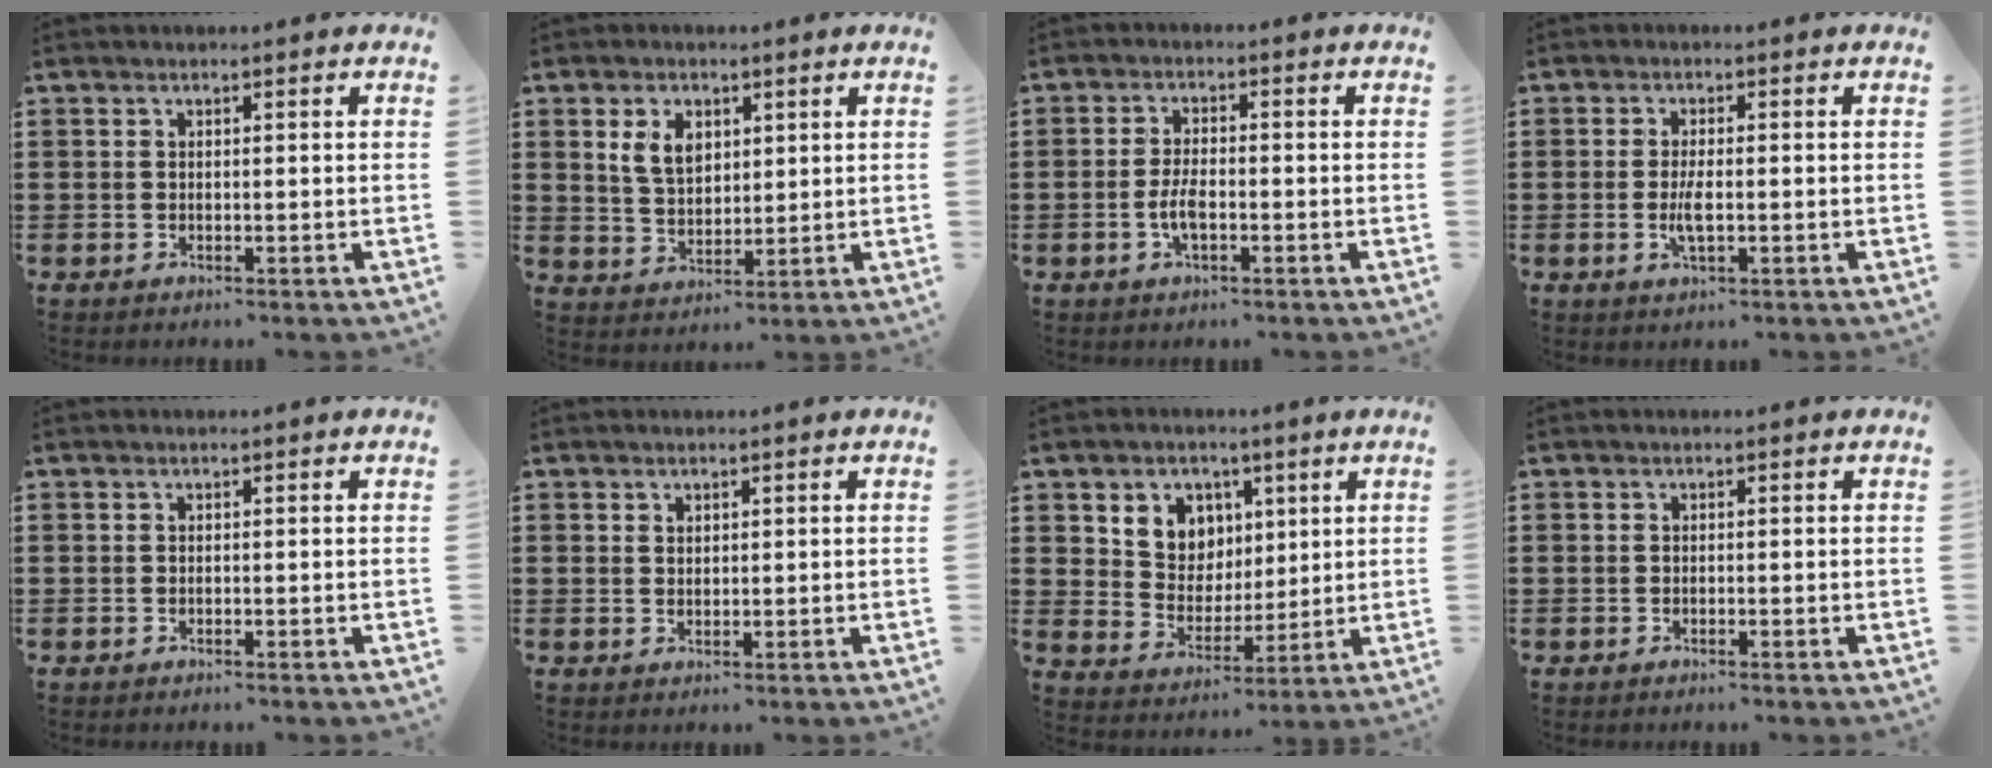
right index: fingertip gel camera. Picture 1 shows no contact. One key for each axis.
{"total": 5.3, "fx": 2.0, "fy": 3.5, "fz": 3.4, "tx": -0.079, "ty": 0.012, "tz": 0.036}
{"total": 3.9, "fx": -1.1, "fy": 1.5, "fz": 3.5, "tx": -0.084, "ty": -0.002, "tz": -0.025}
{"total": 3.3, "fx": -0.7, "fy": 1.0, "fz": 3.1, "tx": -0.067, "ty": -0.004, "tz": -0.017}
{"total": 0.0}
{"total": 1.1, "fx": 0.9, "fy": 0.6, "fz": 0.1, "tx": -0.004, "ty": 0.002, "tz": 0.018}
{"total": 6.2, "fx": 3.0, "fy": 5.4, "fz": 0.6, "tx": -0.040, "ty": -0.003, "tz": 0.052}
{"total": 0.0}